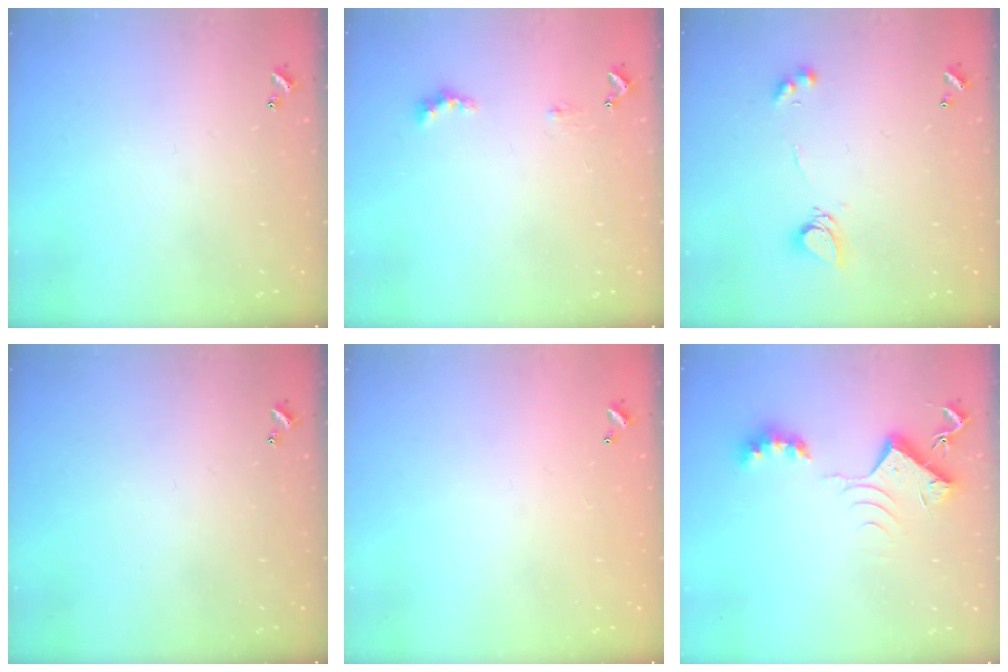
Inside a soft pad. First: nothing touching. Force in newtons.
{"total": 1.7, "press": 1.6, "slide": 0.5}
{"total": 6.0, "press": 6.0, "slide": 0.4}
{"total": 0.0}
{"total": 2.8, "press": 2.8, "slide": 0.1}
{"total": 7.9, "press": 7.9, "slide": 0.5}